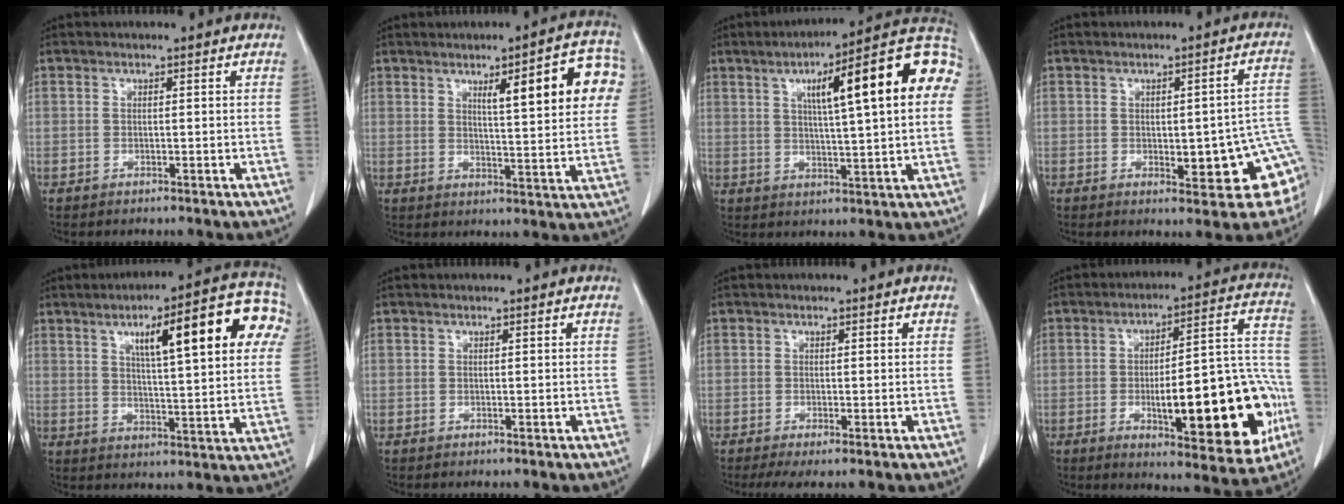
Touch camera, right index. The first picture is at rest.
{"total": 12.0, "force": [4.4, 1.9, 11.0], "torque": [-0.135, 0.017, 0.053]}
{"total": 19.5, "force": [5.7, 2.4, 18.5], "torque": [-0.258, 0.038, 0.067]}
{"total": 12.8, "force": [-2.0, 3.7, 12.1], "torque": [-0.105, 0.015, -0.009]}
{"total": 18.3, "force": [6.9, 2.9, 16.7], "torque": [-0.218, 0.031, 0.086]}
{"total": 0.0}
{"total": 2.4, "force": [-1.1, 0.6, 2.1], "torque": [-0.038, -0.008, -0.019]}
{"total": 21.9, "force": [-5.7, 5.7, 20.3], "torque": [-0.218, 0.029, -0.062]}